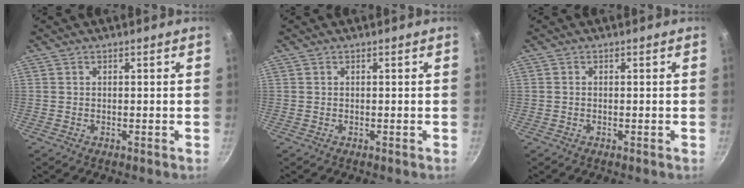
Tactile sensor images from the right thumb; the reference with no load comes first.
{"total": 0.0}
{"total": 0.0}